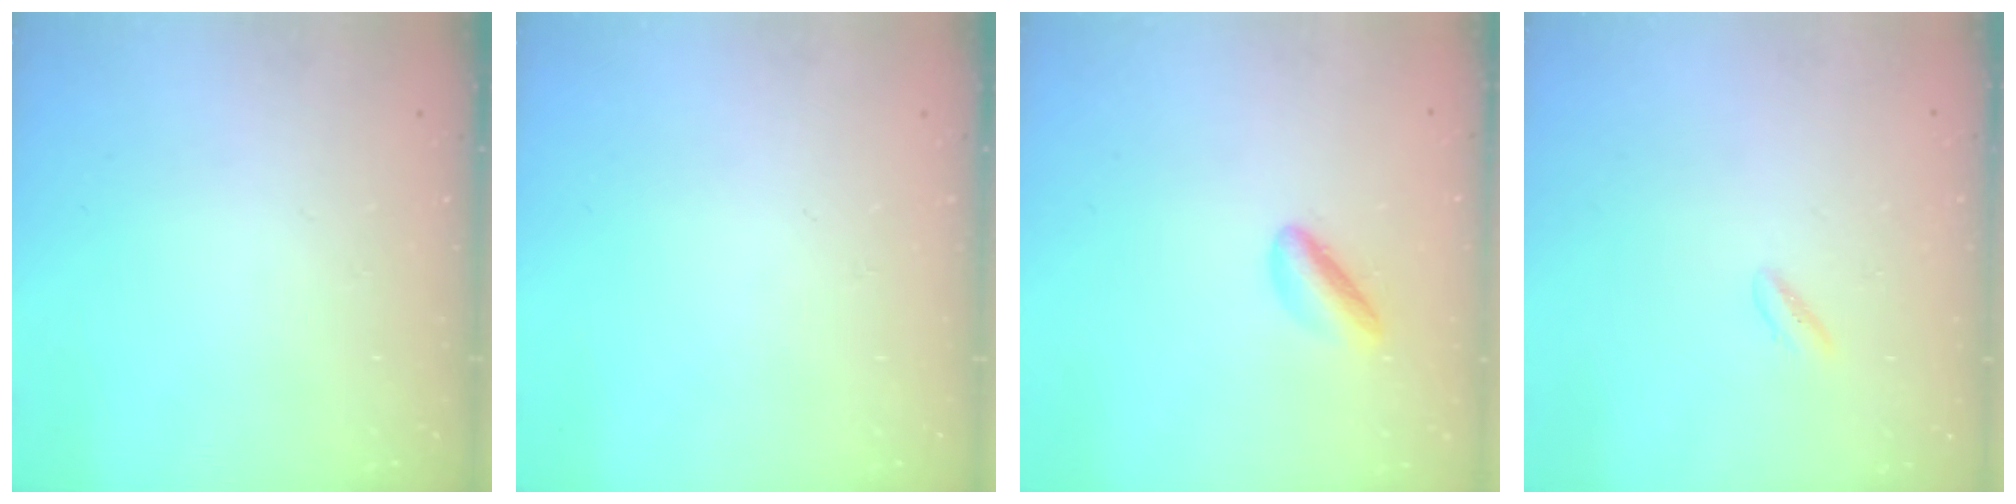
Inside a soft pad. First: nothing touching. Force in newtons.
{"total": 0.0}
{"total": 3.6, "press": 3.6, "slide": 0.3}
{"total": 2.7, "press": 2.5, "slide": 0.9}